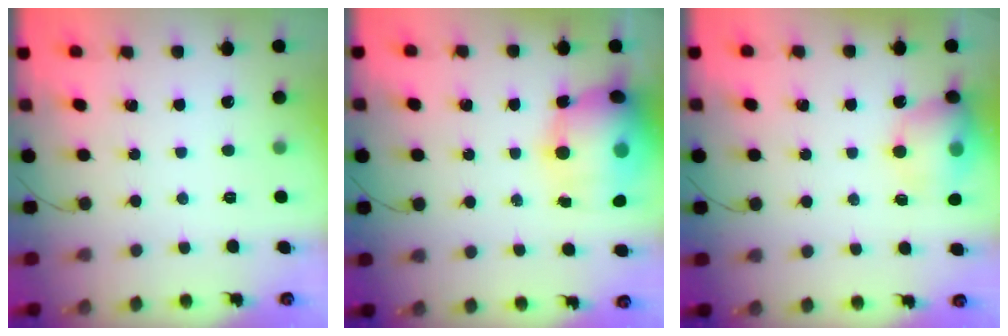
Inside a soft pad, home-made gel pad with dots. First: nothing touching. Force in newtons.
{"total": 17.9, "press": 17.4, "slide": 4.2}
{"total": 13.3, "press": 13.1, "slide": 2.2}